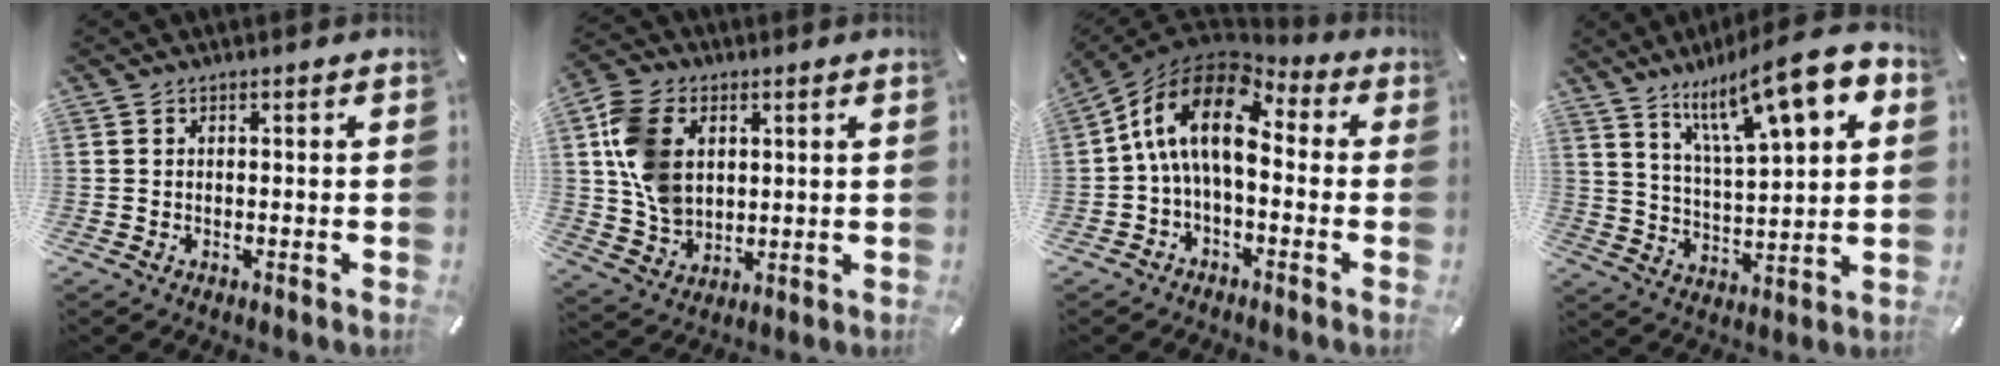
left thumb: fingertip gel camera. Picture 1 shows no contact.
{"total": 11.9, "force": [2.9, 9.1, 7.1], "torque": [-0.160, 0.009, 0.055]}
{"total": 15.1, "force": [2.1, 8.6, 12.2], "torque": [-0.246, 0.004, 0.028]}
{"total": 17.3, "force": [10.9, 4.8, 12.5], "torque": [-0.206, -0.053, 0.176]}